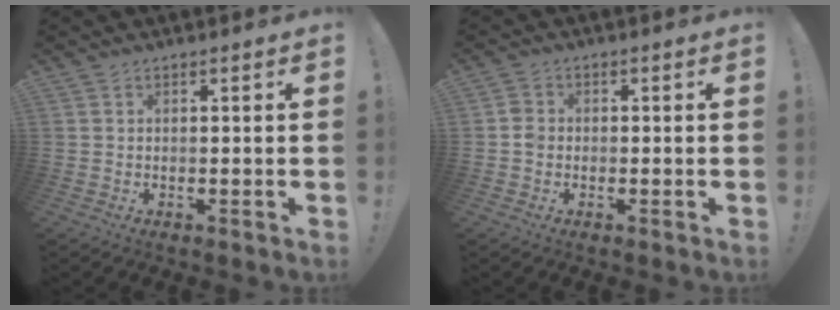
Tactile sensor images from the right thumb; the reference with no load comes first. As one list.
[{"total": 2.5, "force": [-0.8, 2.1, 1.2], "torque": [-0.013, 0.007, -0.016]}]